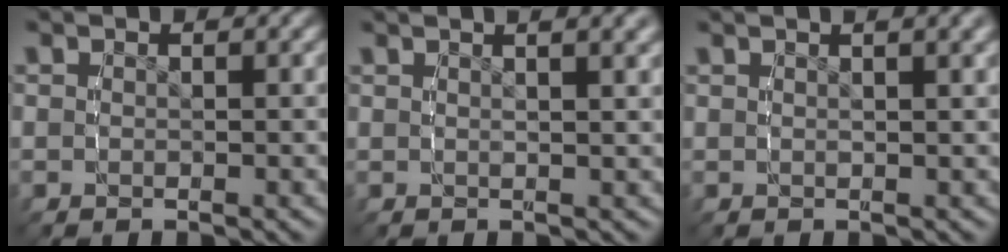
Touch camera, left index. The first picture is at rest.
{"total": 3.9, "force": [2.3, 0.6, 3.0], "torque": [-0.028, 0.013, 0.034]}
{"total": 2.8, "force": [1.7, 0.2, 2.2], "torque": [-0.020, 0.012, 0.026]}